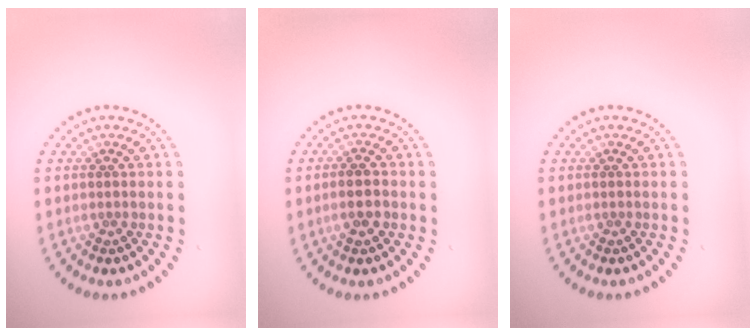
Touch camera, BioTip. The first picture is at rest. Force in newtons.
{"total": 2.3, "press": 2.1, "slide": 0.8}
{"total": 0.0}